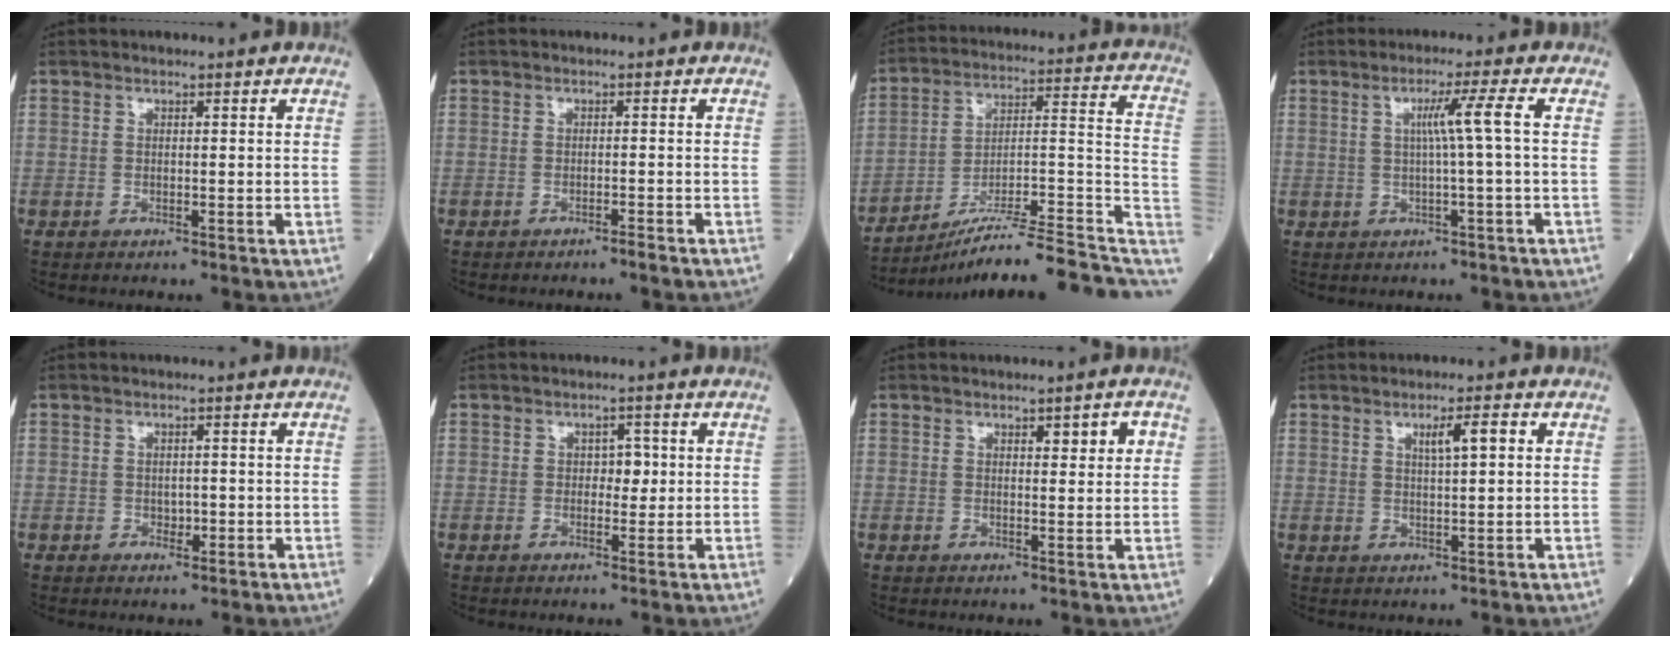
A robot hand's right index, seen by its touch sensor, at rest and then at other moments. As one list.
[{"total": 1.6, "force": [-1.4, -0.3, 0.7], "torque": [-0.013, 0.001, -0.018]}, {"total": 19.9, "force": [-16.2, 1.3, 11.4], "torque": [-0.123, 0.033, -0.250]}, {"total": 4.3, "force": [0.3, -1.3, 4.1], "torque": [-0.074, 0.006, 0.007]}, {"total": 1.4, "force": [-0.3, 1.0, 0.8], "torque": [-0.007, 0.002, -0.002]}, {"total": 2.4, "force": [0.2, 1.5, 1.8], "torque": [-0.018, 0.004, 0.001]}, {"total": 3.1, "force": [1.3, 0.8, 2.7], "torque": [-0.035, 0.002, 0.018]}, {"total": 3.6, "force": [1.3, 0.3, 3.3], "torque": [-0.055, 0.005, 0.022]}]